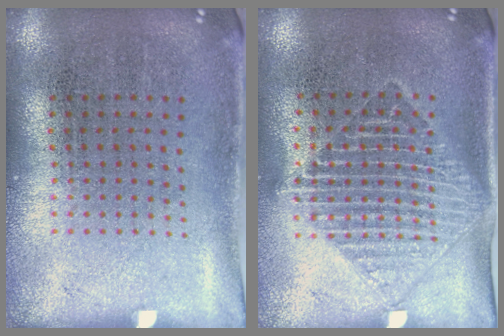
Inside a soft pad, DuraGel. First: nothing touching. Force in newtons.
{"total": 1.6, "press": 1.4, "slide": 0.8}